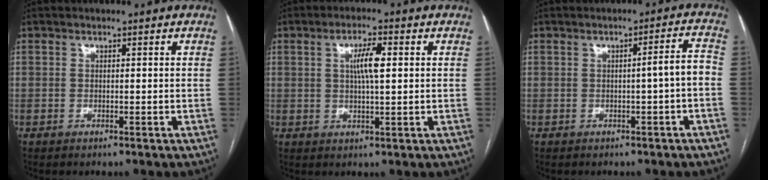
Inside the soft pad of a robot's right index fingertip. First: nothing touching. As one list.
[{"total": 4.8, "force": [1.1, 0.8, 4.6], "torque": [-0.083, 0.006, 0.020]}, {"total": 3.3, "force": [-0.8, -0.1, 3.2], "torque": [-0.038, 0.009, -0.010]}]